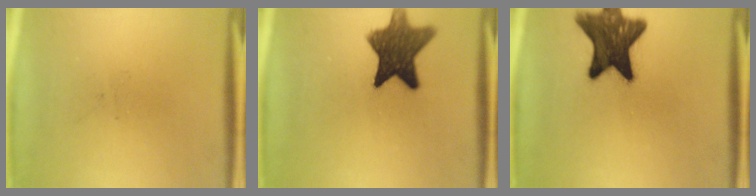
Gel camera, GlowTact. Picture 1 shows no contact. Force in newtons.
{"total": 11.3}
{"total": 14.4}